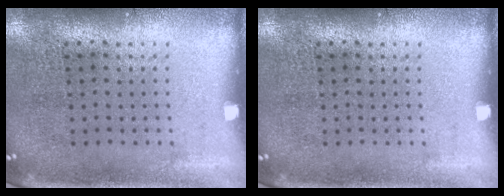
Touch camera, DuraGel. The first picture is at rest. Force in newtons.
{"total": 0.0}